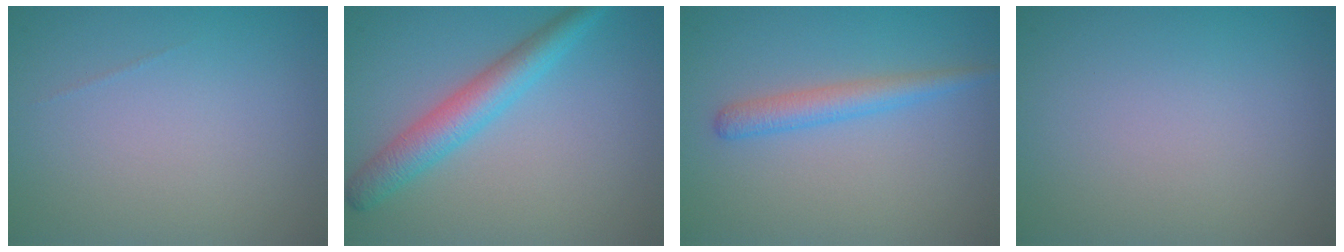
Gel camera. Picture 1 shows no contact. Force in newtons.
{"total": 4.2, "press": 4.2, "slide": 0.1}
{"total": 2.4, "press": 2.4, "slide": 0.2}
{"total": 0.0}